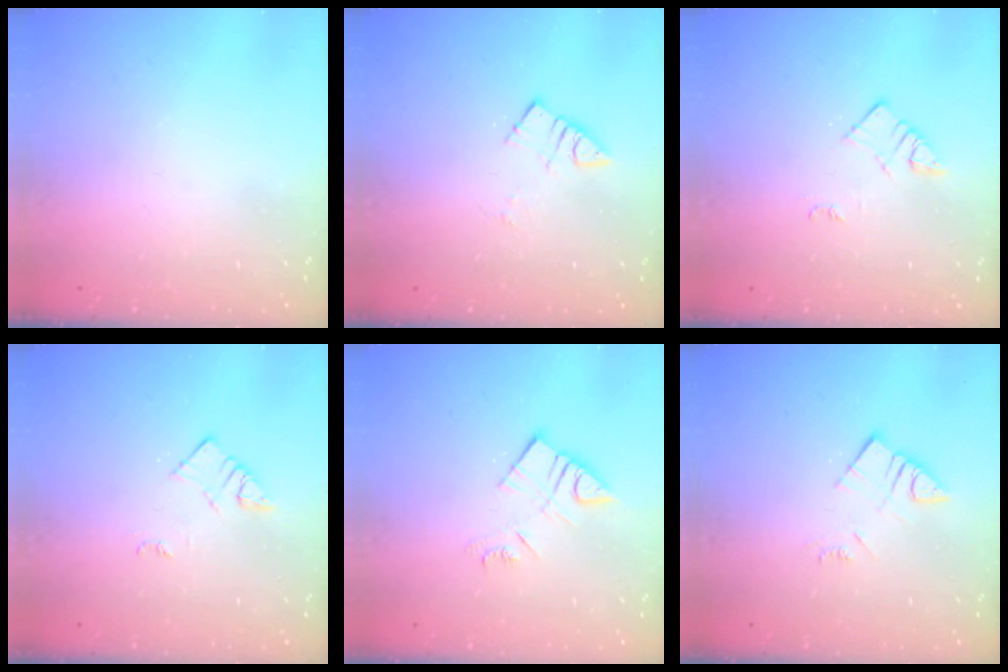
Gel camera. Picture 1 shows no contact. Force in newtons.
{"total": 4.1, "press": 4.1, "slide": 0.2}
{"total": 3.0, "press": 3.0, "slide": 0.4}
{"total": 3.0, "press": 3.0, "slide": 0.4}
{"total": 8.9, "press": 8.9, "slide": 0.5}
{"total": 5.0, "press": 5.0, "slide": 0.2}